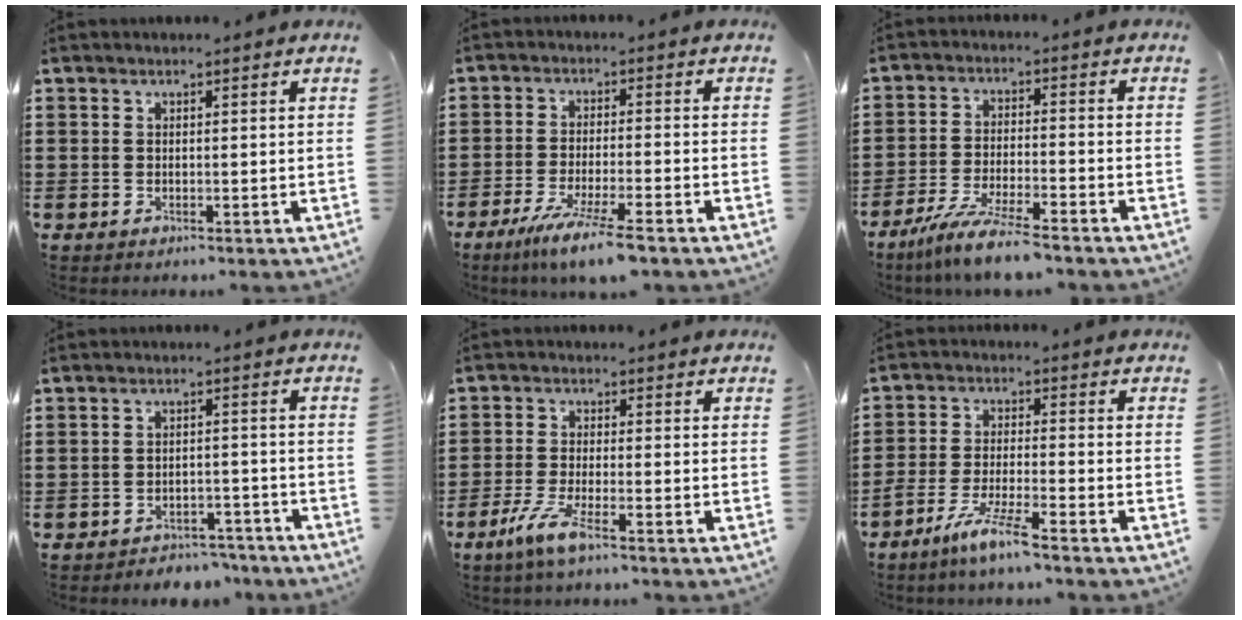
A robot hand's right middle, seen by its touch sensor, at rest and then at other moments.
{"total": 6.7, "force": [-5.2, 0.0, 4.2], "torque": [-0.085, -0.018, -0.095]}
{"total": 7.0, "force": [-6.1, -0.1, 3.4], "torque": [-0.076, -0.013, -0.118]}
{"total": 3.4, "force": [-3.4, 0.6, -0.2], "torque": [-0.003, 0.003, -0.073]}
{"total": 5.1, "force": [-3.2, 0.6, 3.9], "torque": [-0.090, -0.011, -0.062]}
{"total": 6.4, "force": [-5.2, -0.2, 3.6], "torque": [-0.083, -0.018, -0.102]}